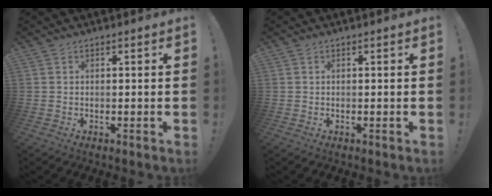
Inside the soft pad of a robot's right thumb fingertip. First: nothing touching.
{"total": 0.0}